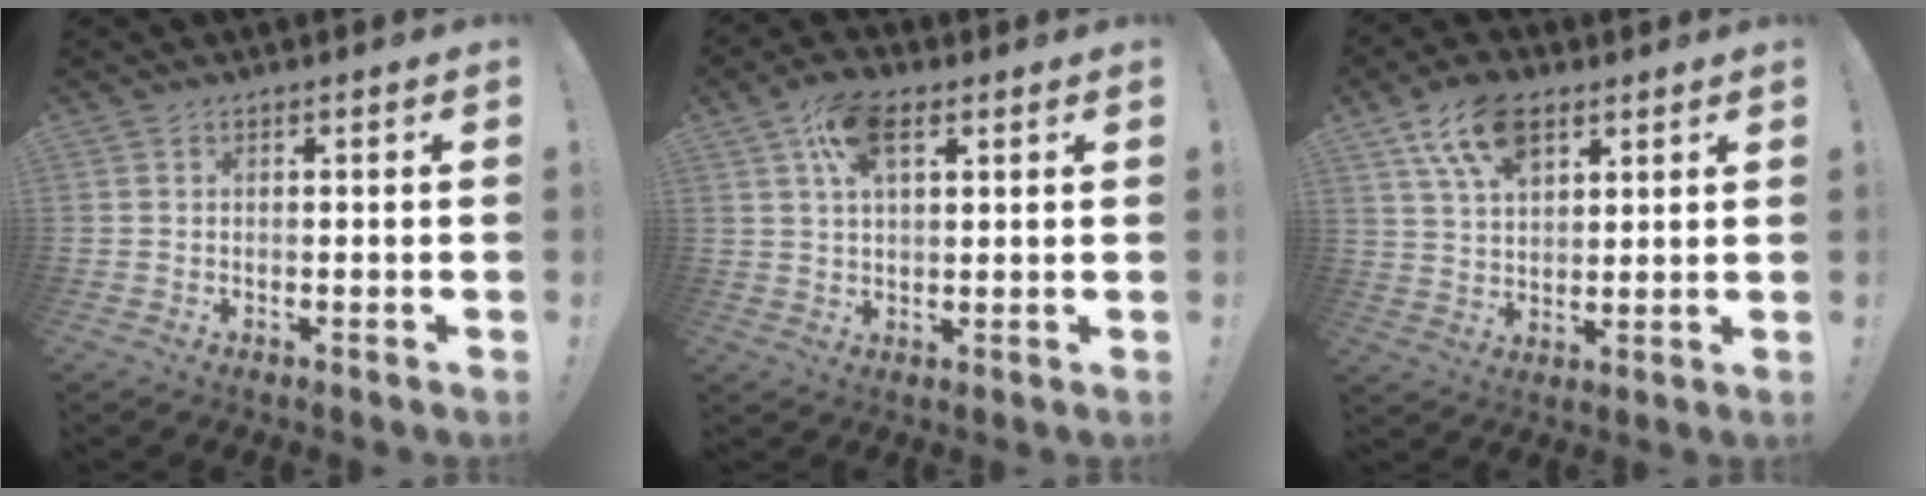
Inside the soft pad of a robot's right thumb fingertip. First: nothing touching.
{"total": 10.1, "force": [4.5, 5.4, 7.2], "torque": [-0.121, 0.003, 0.084]}
{"total": 12.8, "force": [7.3, 7.3, 7.6], "torque": [-0.136, -0.017, 0.139]}